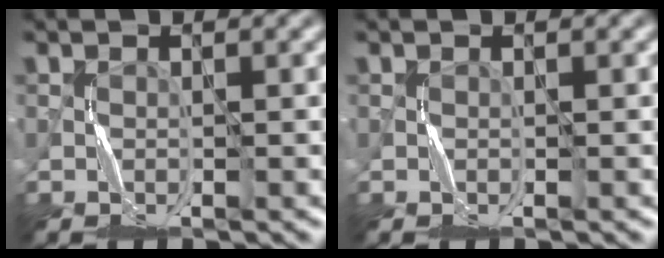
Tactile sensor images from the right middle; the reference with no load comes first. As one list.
[{"total": 0.0}]